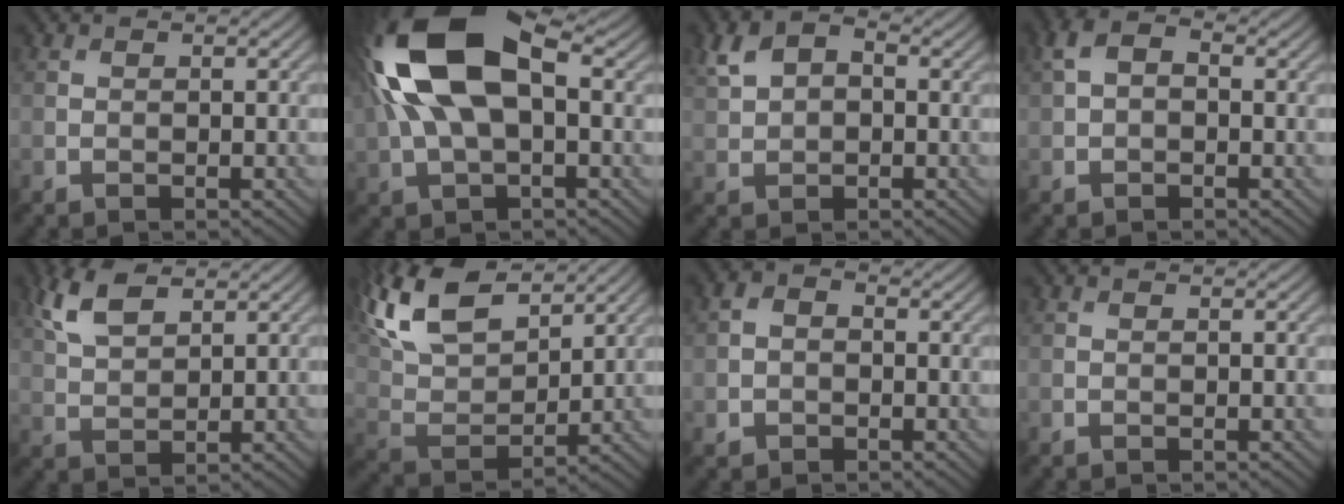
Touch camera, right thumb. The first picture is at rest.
{"total": 16.5, "force": [3.0, 8.8, 13.6], "torque": [-0.304, 0.018, 0.049]}
{"total": 4.8, "force": [1.4, 3.2, 3.2], "torque": [-0.070, 0.006, 0.019]}
{"total": 3.5, "force": [0.4, 2.3, 2.6], "torque": [-0.053, 0.007, 0.000]}
{"total": 6.0, "force": [3.6, 2.6, 4.0], "torque": [-0.101, 0.008, 0.077]}
{"total": 14.9, "force": [9.8, 6.3, 9.3], "torque": [-0.218, 0.029, 0.167]}
{"total": 2.5, "force": [-0.6, 2.1, 1.2], "torque": [-0.027, -0.001, -0.017]}
{"total": 0.0}